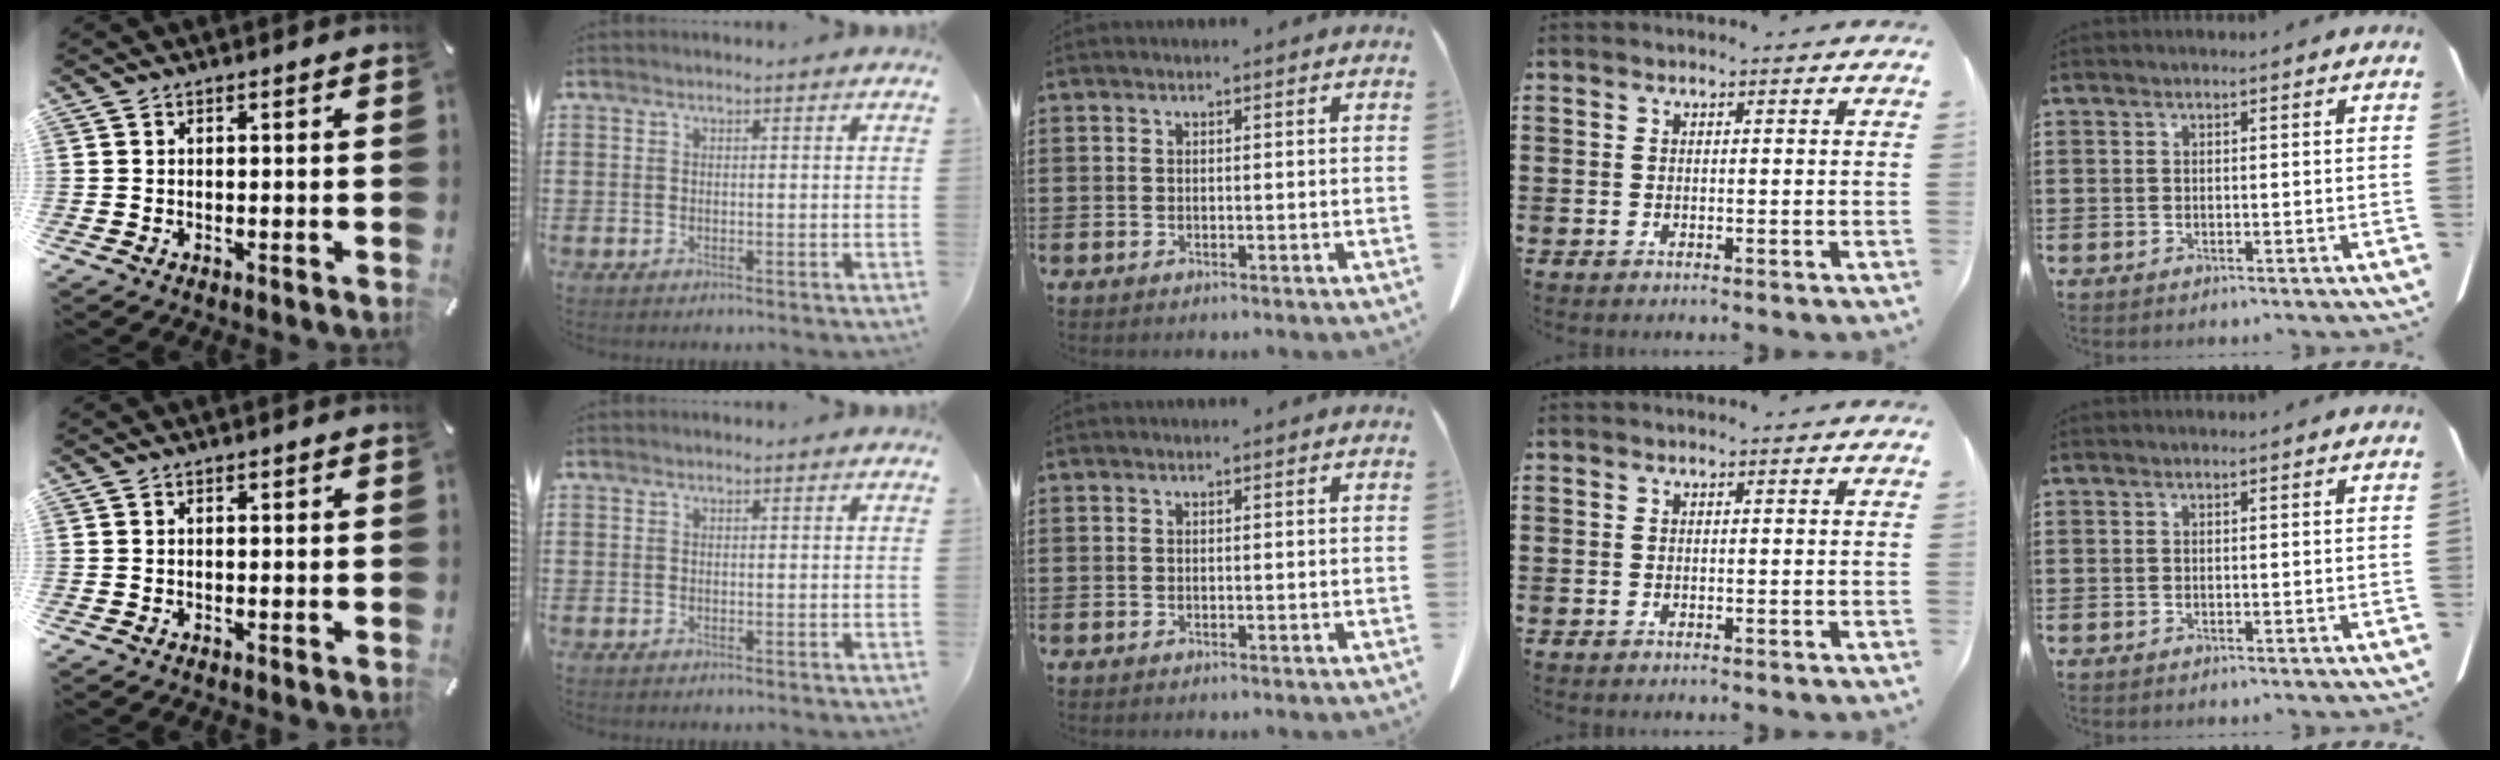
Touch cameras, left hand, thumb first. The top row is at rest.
{}